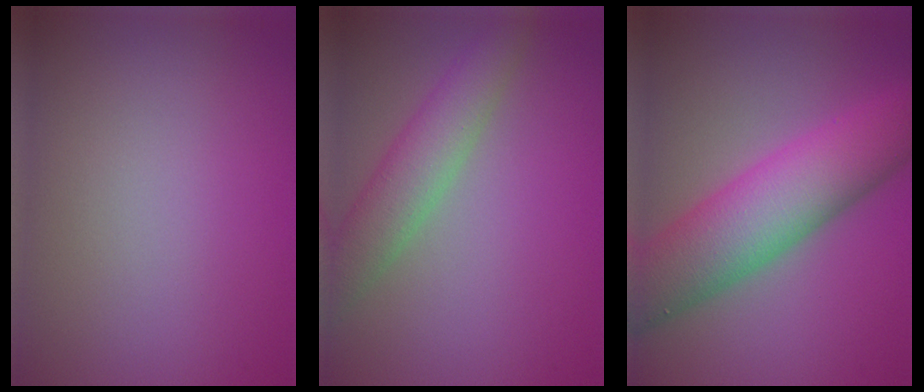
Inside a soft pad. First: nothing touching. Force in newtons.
{"total": 4.5, "press": 4.4, "slide": 0.4}
{"total": 9.6, "press": 9.6, "slide": 0.3}